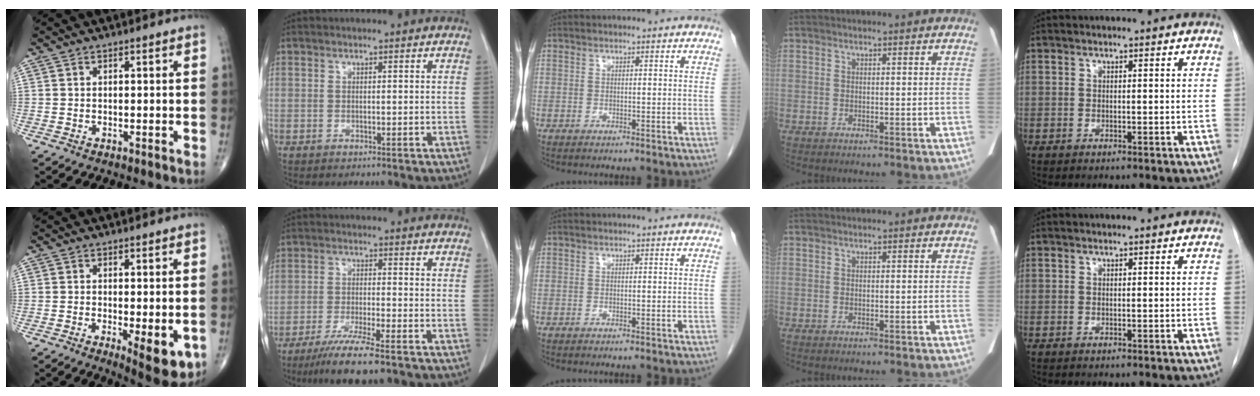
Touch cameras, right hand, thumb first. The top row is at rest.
{"thumb": {"total": 8.4, "force": [-2.2, 2.8, 7.6], "torque": [-0.100, -0.019, -0.028]}, "index": {"total": 8.7, "force": [-6.5, 0.2, 5.9], "torque": [-0.098, -0.022, -0.107]}}